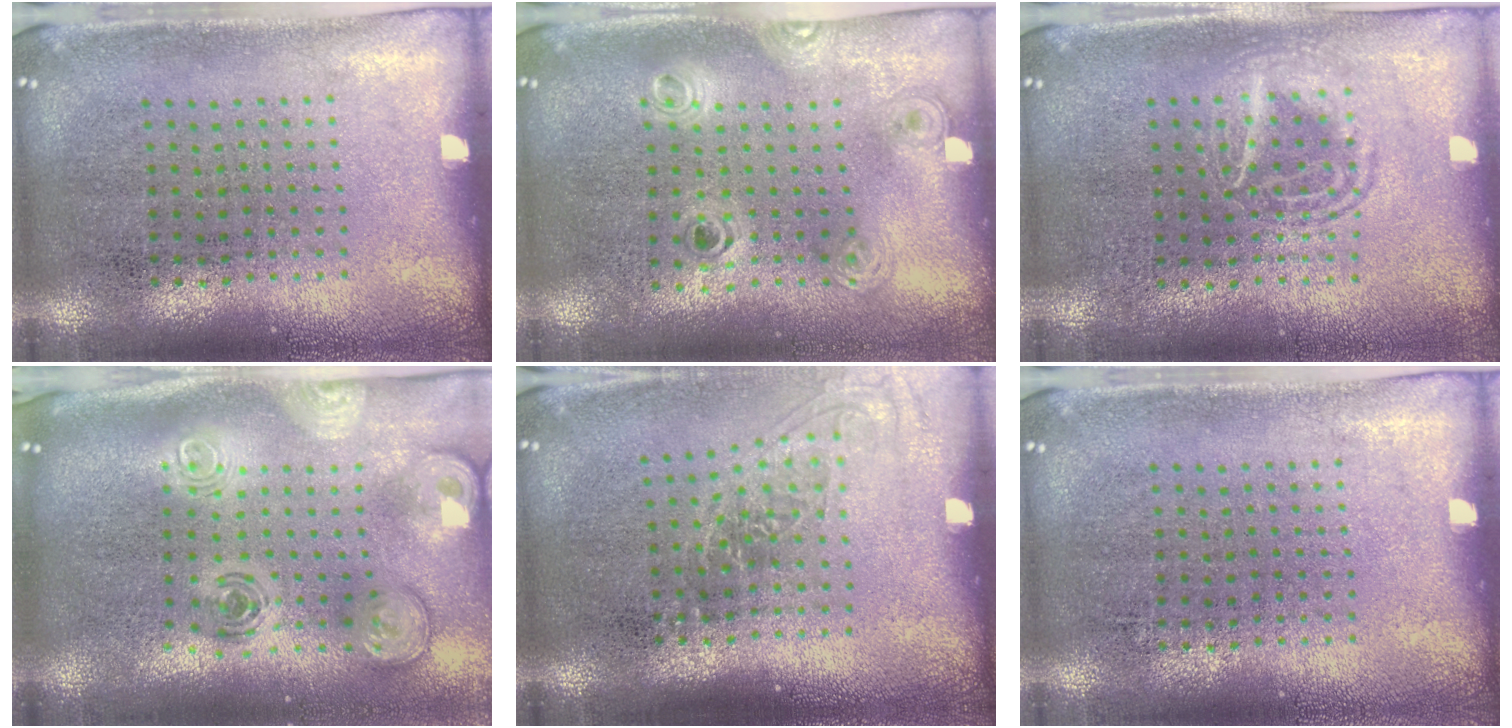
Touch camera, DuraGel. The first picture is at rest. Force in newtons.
{"total": 1.2, "press": 1.0, "slide": 0.6}
{"total": 1.2, "press": 1.2, "slide": 0.1}
{"total": 2.9, "press": 2.0, "slide": 2.1}
{"total": 1.3, "press": 1.1, "slide": 0.8}
{"total": 0.0}